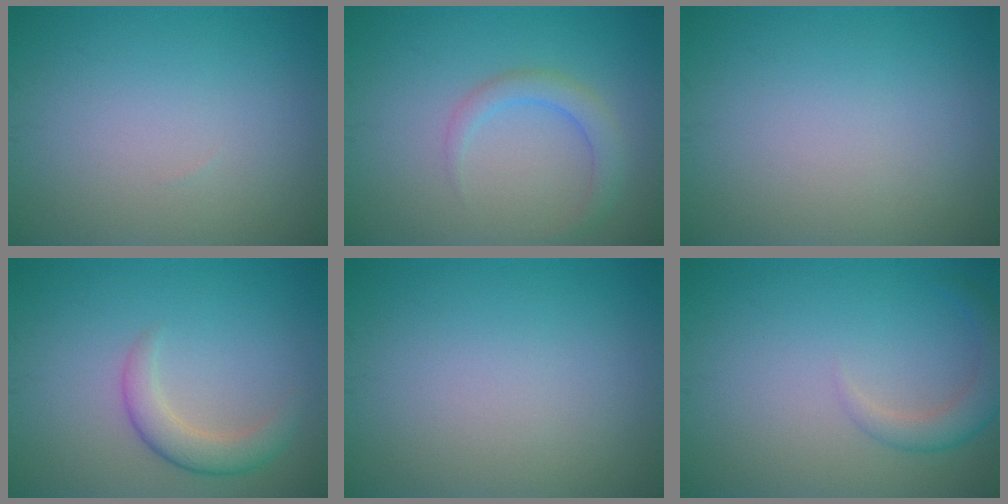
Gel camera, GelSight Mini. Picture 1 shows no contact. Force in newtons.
{"total": 2.2, "press": 2.2, "slide": 0.1}
{"total": 0.0}
{"total": 2.9, "press": 2.9, "slide": 0.2}
{"total": 0.0}
{"total": 2.6, "press": 2.5, "slide": 0.2}